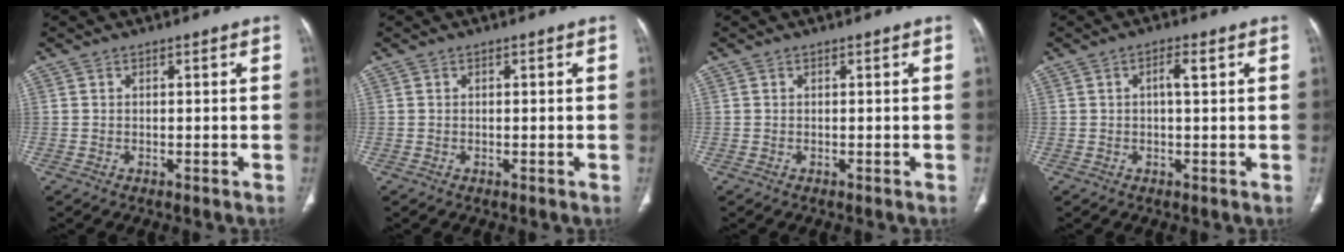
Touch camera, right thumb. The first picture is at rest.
{"total": 0.0}
{"total": 0.0}
{"total": 2.7, "force": [0.7, 0.8, 2.4], "torque": [-0.045, 0.006, 0.012]}